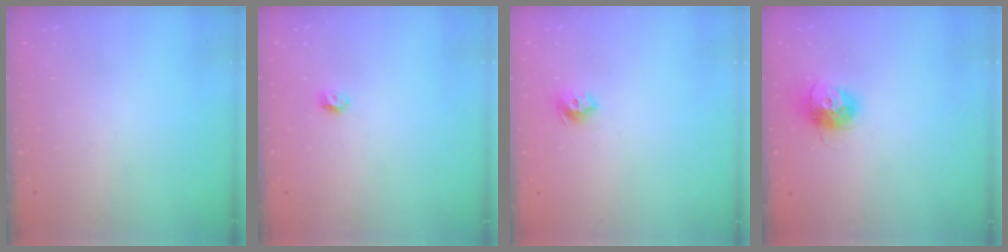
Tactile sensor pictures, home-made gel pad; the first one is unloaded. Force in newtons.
{"total": 3.9, "press": 3.9, "slide": 0.6}
{"total": 7.8, "press": 7.8, "slide": 0.2}
{"total": 12.3, "press": 12.3, "slide": 1.0}